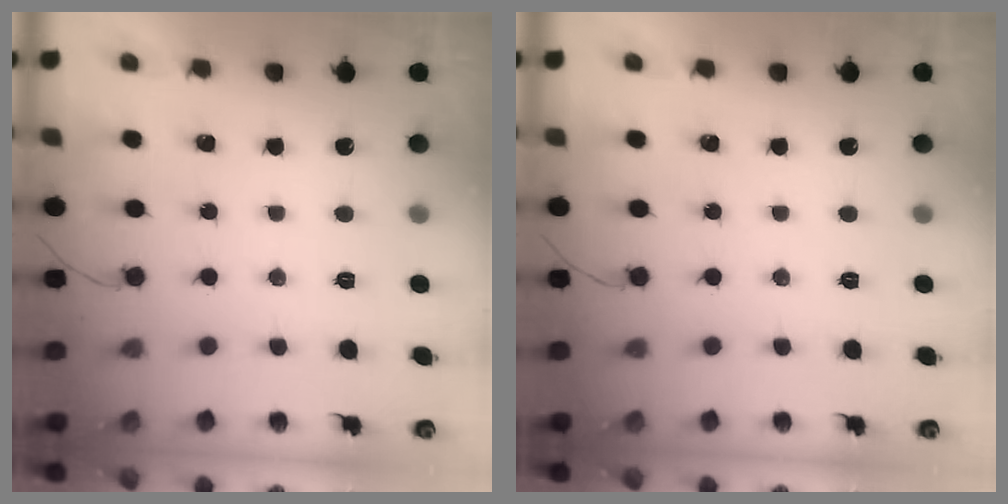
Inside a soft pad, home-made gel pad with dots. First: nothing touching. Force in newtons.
{"total": 0.0}